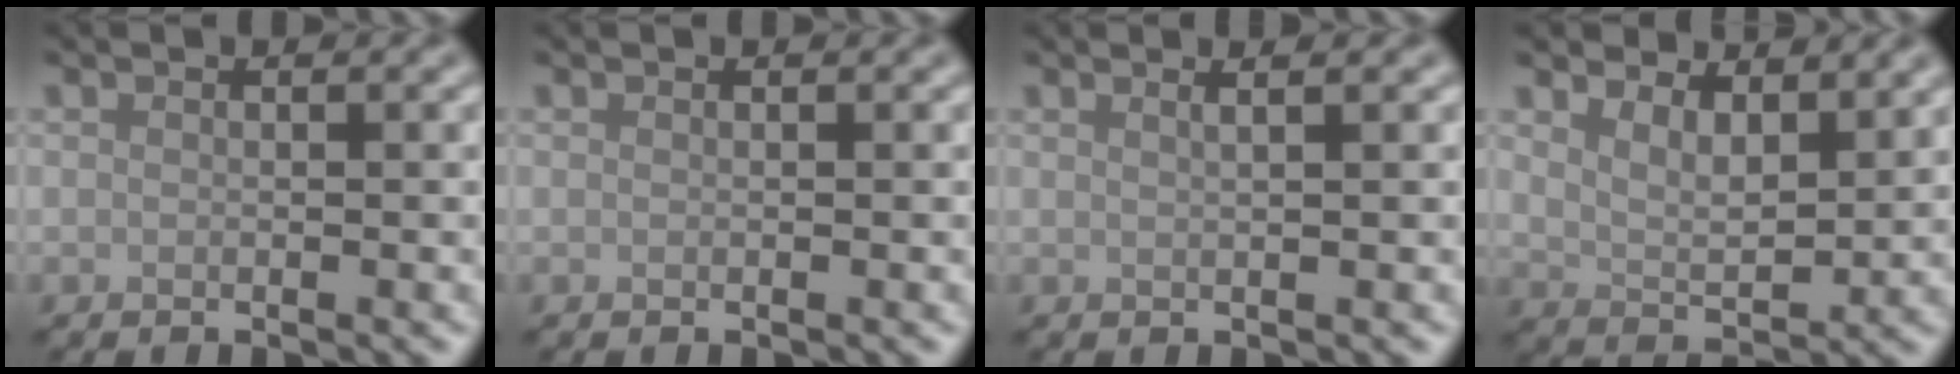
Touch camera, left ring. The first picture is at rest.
{"total": 0.0}
{"total": 2.6, "force": [1.5, 1.2, 1.7], "torque": [0.001, 0.008, -0.011]}
{"total": 4.2, "force": [3.1, 1.8, 2.3], "torque": [-0.047, -0.004, 0.052]}